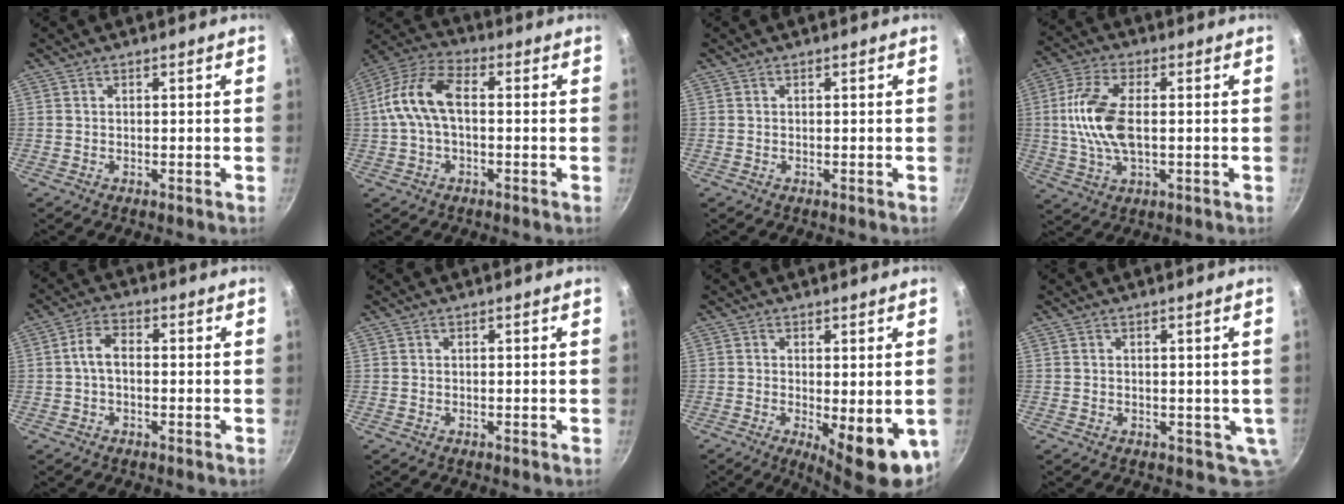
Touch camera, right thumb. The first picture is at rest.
{"total": 11.8, "force": [0.5, 6.4, 9.9], "torque": [-0.208, 0.038, 0.001]}
{"total": 0.0}
{"total": 12.3, "force": [0.5, 6.0, 10.7], "torque": [-0.230, 0.004, 0.009]}
{"total": 4.7, "force": [-0.2, 2.8, 3.8], "torque": [-0.068, 0.019, -0.008]}
{"total": 0.0}
{"total": 11.9, "force": [-3.7, 4.2, 10.5], "torque": [-0.130, -0.021, -0.041]}
{"total": 4.3, "force": [0.6, 2.8, 3.2], "torque": [-0.023, -0.013, 0.021]}